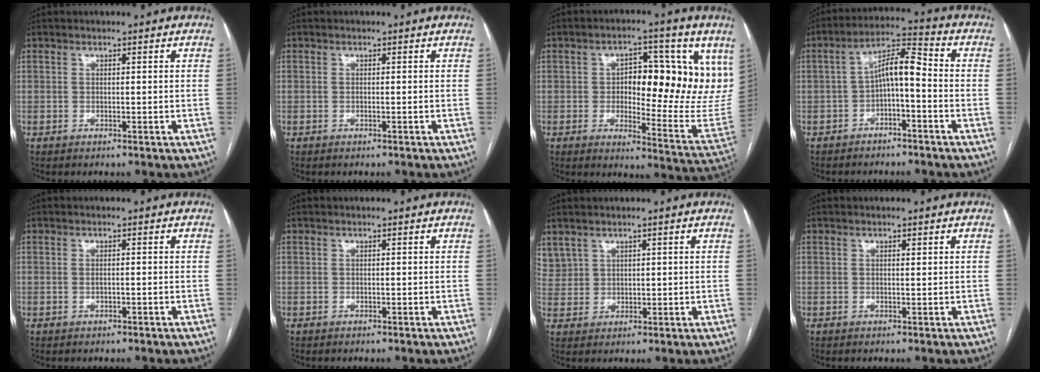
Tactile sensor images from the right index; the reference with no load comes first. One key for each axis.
{"total": 0.0}
{"total": 17.9, "fx": 5.5, "fy": 7.3, "fz": 15.4, "tx": -0.197, "ty": 0.007, "tz": 0.079}
{"total": 7.1, "fx": -1.3, "fy": 2.0, "fz": 6.7, "tx": -0.122, "ty": 0.031, "tz": -0.023}
{"total": 0.6, "fx": -0.1, "fy": 0.2, "fz": 0.5, "tx": -0.014, "ty": -0.001, "tz": -0.001}
{"total": 0.0}
{"total": 5.5, "fx": 3.9, "fy": 3.7, "fz": 1.1, "tx": -0.027, "ty": 0.013, "tz": 0.091}
{"total": 0.6, "fx": 0.4, "fy": 0.1, "fz": 0.4, "tx": -0.008, "ty": -0.003, "tz": 0.006}